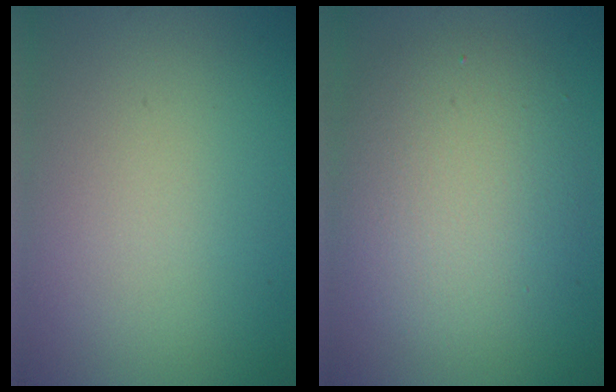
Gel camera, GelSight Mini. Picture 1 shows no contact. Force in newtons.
{"total": 5.5, "press": 5.4, "slide": 0.4}